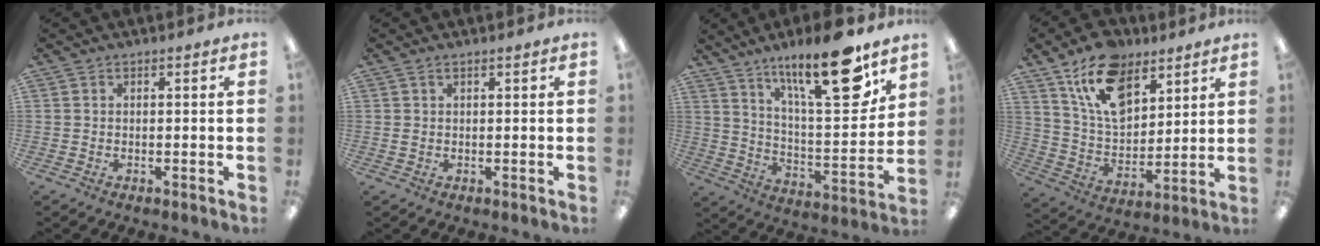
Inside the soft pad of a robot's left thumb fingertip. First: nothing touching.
{"total": 1.3, "force": [0.7, 0.7, 0.9], "torque": [-0.013, 0.000, 0.010]}
{"total": 20.3, "force": [14.0, 5.1, 13.8], "torque": [-0.213, -0.086, 0.221]}
{"total": 16.2, "force": [9.9, 9.3, 8.8], "torque": [-0.157, -0.036, 0.185]}